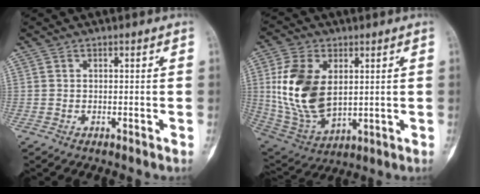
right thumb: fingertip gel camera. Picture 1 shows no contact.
{"total": 17.5, "force": [2.7, 10.8, 13.5], "torque": [-0.249, -0.018, 0.066]}